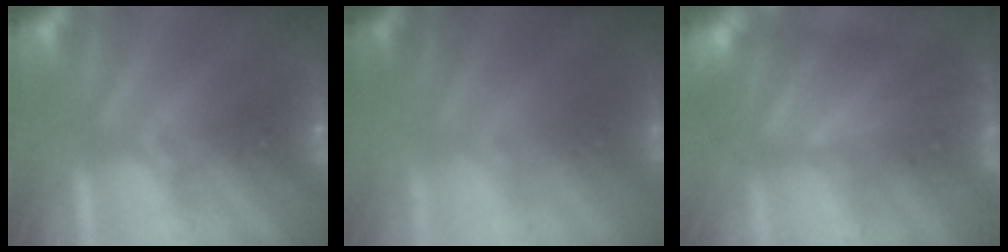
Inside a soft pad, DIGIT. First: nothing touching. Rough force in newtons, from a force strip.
{"total": 3.1}
{"total": 4.6}